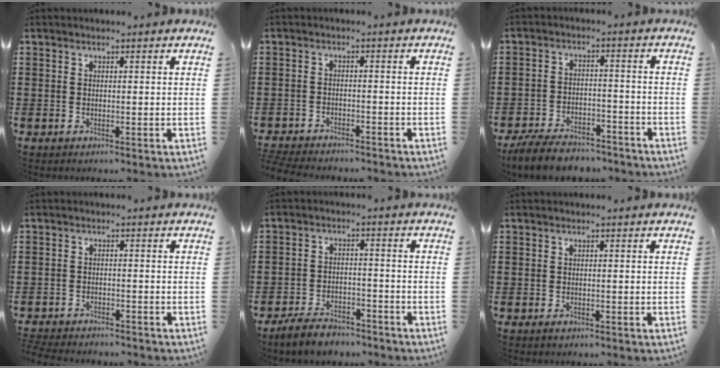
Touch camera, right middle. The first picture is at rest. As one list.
[{"total": 3.4, "force": [-3.4, 0.3, 0.1], "torque": [-0.014, -0.005, -0.074]}, {"total": 6.8, "force": [-6.4, 1.5, 1.8], "torque": [-0.034, 0.014, -0.125]}, {"total": 2.8, "force": [-2.8, 0.3, 0.0], "torque": [-0.007, -0.002, -0.061]}, {"total": 5.2, "force": [-4.9, 1.2, 1.4], "torque": [-0.036, 0.006, -0.100]}, {"total": 0.9, "force": [-0.8, 0.4, 0.3], "torque": [-0.007, -0.001, -0.015]}]